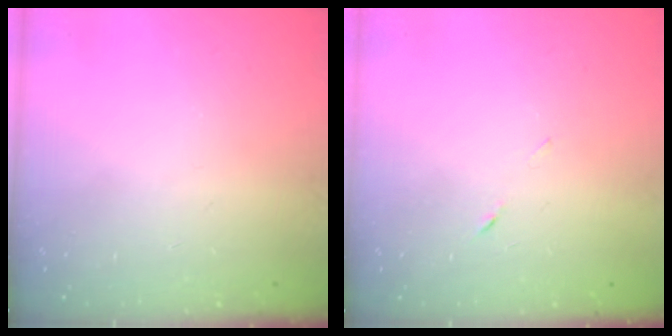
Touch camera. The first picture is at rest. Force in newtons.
{"total": 4.5, "press": 4.5, "slide": 0.6}